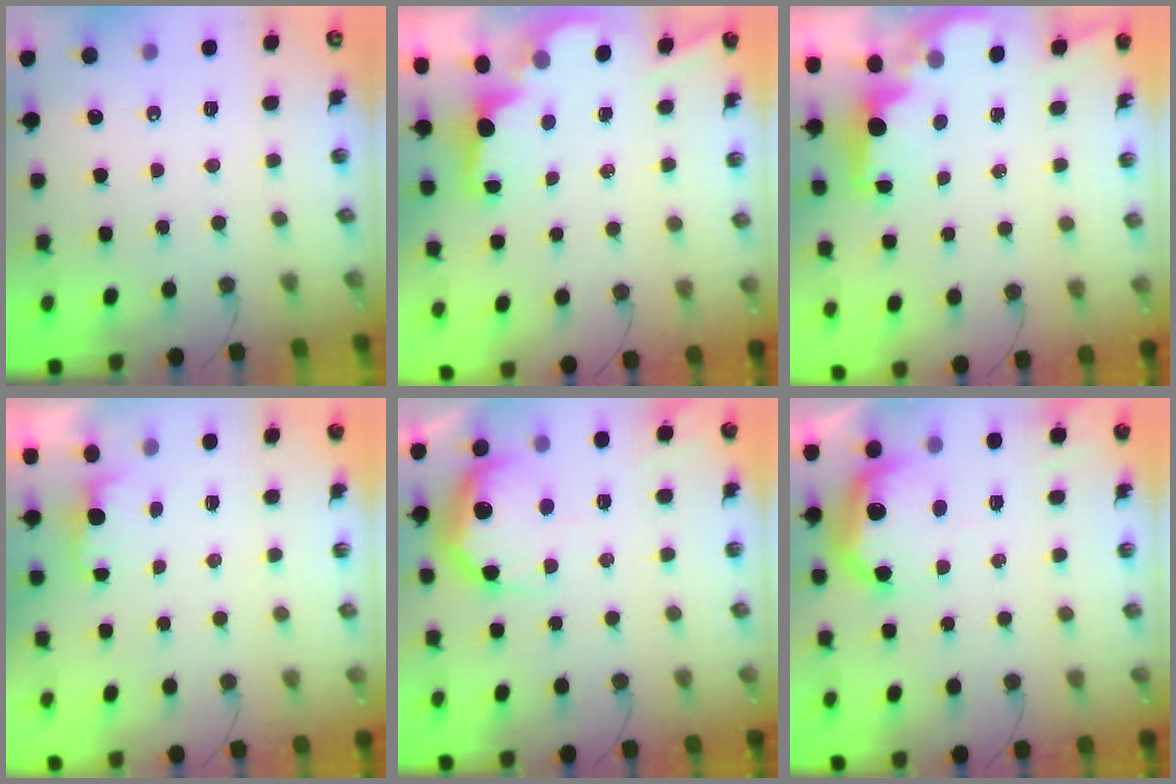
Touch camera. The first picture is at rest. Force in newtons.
{"total": 1.9, "press": 1.8, "slide": 0.6}
{"total": 2.2, "press": 2.1, "slide": 0.8}
{"total": 1.0, "press": 0.7, "slide": 0.7}
{"total": 19.3, "press": 19.2, "slide": 1.6}
{"total": 13.5, "press": 13.4, "slide": 1.1}